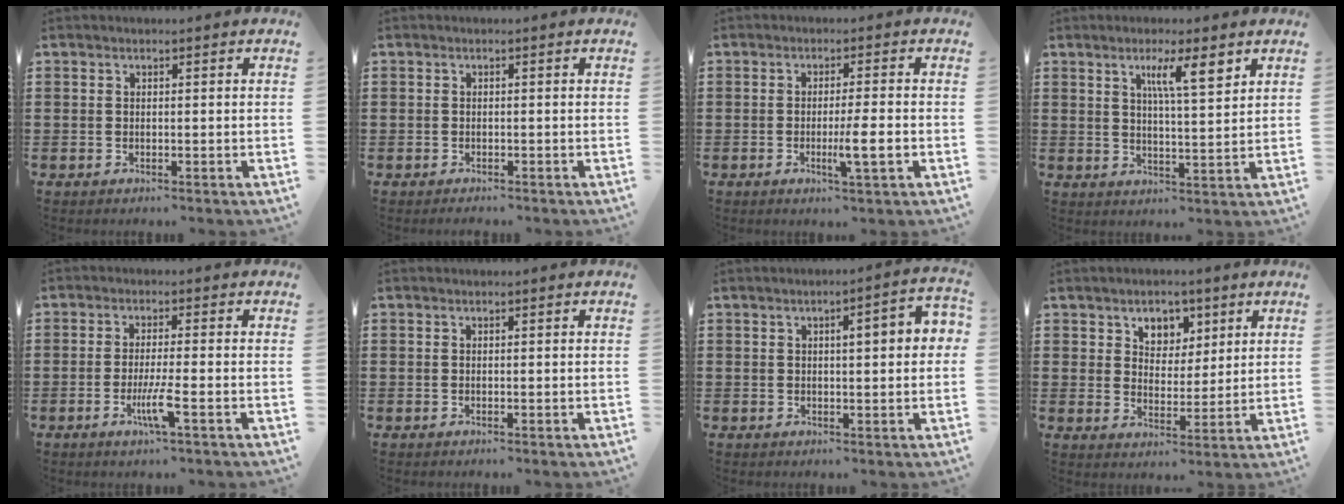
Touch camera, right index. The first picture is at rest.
{"total": 0.8, "force": [-0.6, 0.5, -0.1], "torque": [0.001, 0.005, -0.015]}
{"total": 4.7, "force": [-1.3, 0.0, 4.5], "torque": [-0.075, -0.010, -0.022]}
{"total": 6.7, "force": [3.4, 1.2, 5.7], "torque": [-0.097, -0.002, 0.050]}
{"total": 4.8, "force": [-2.0, 0.0, 4.4], "torque": [-0.086, -0.017, -0.038]}
{"total": 0.0}
{"total": 4.3, "force": [0.7, 0.9, 4.2], "torque": [-0.060, 0.000, 0.004]}
{"total": 4.7, "force": [2.8, 3.5, 1.1], "torque": [-0.035, 0.006, 0.050]}